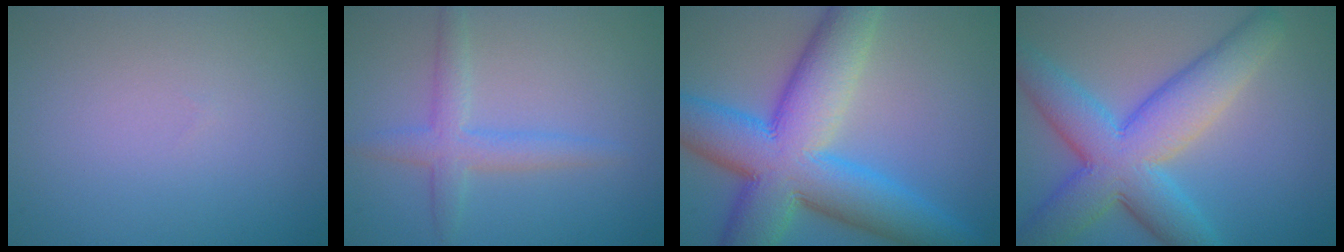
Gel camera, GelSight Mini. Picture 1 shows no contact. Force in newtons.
{"total": 2.9, "press": 2.9, "slide": 0.1}
{"total": 13.1, "press": 13.1, "slide": 0.4}
{"total": 9.2, "press": 9.2, "slide": 0.3}